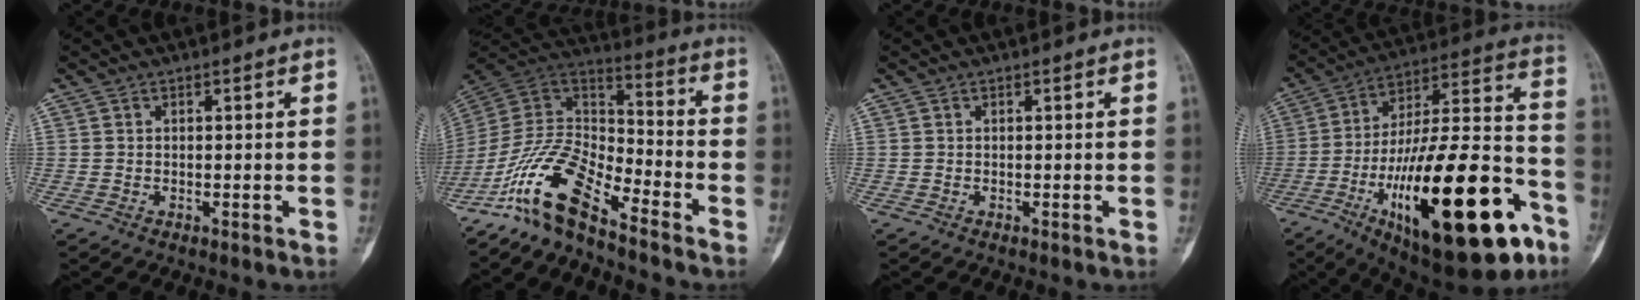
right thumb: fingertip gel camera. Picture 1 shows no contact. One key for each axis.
{"total": 13.8, "fx": -10.5, "fy": 3.8, "fz": 8.1, "tx": -0.150, "ty": 0.085, "tz": -0.212}
{"total": 0.0}
{"total": 34.9, "fx": -14.8, "fy": 12.0, "fz": 29.2, "tx": -0.447, "ty": 0.064, "tz": -0.222}